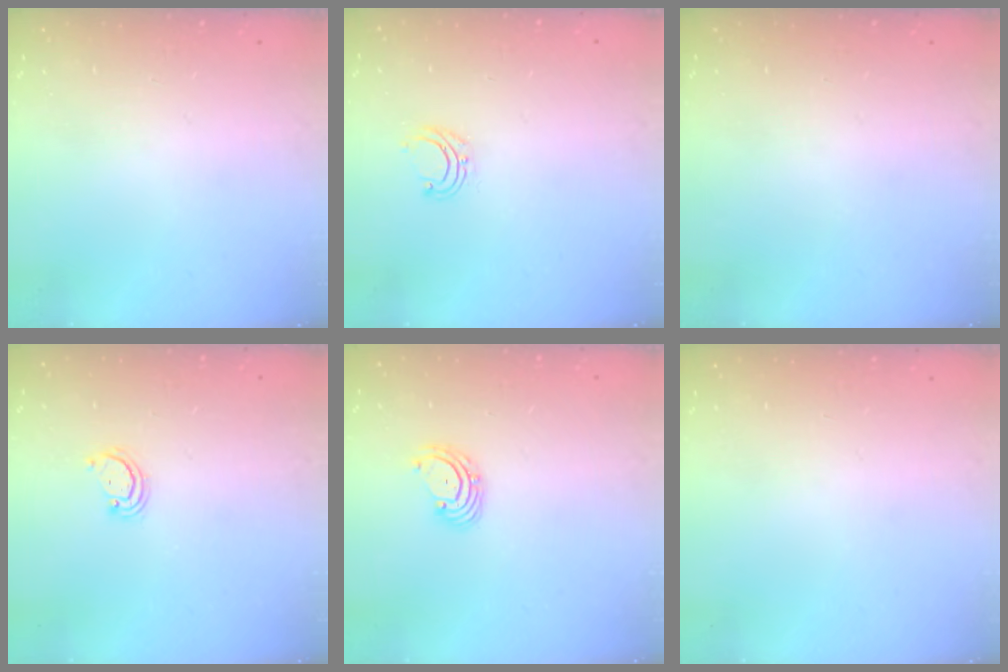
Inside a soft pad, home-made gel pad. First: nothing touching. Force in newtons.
{"total": 4.6, "press": 4.5, "slide": 0.5}
{"total": 0.0}
{"total": 2.5, "press": 2.4, "slide": 0.2}
{"total": 3.3, "press": 3.2, "slide": 0.5}
{"total": 0.0}